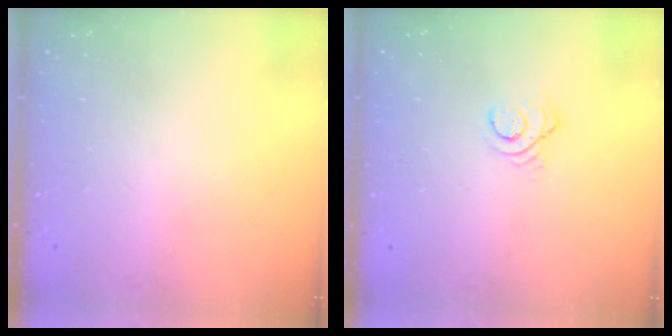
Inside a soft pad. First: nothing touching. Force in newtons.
{"total": 3.2, "press": 3.2, "slide": 0.1}